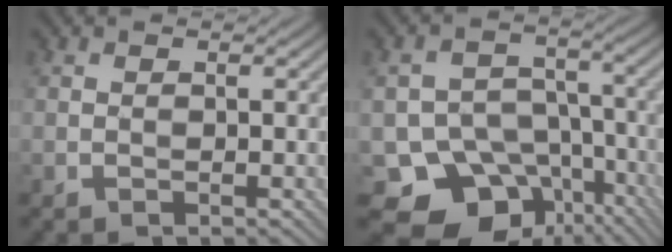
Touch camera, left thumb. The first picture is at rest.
{"total": 14.2, "force": [-8.7, 10.3, 4.6], "torque": [-0.090, -0.027, -0.122]}